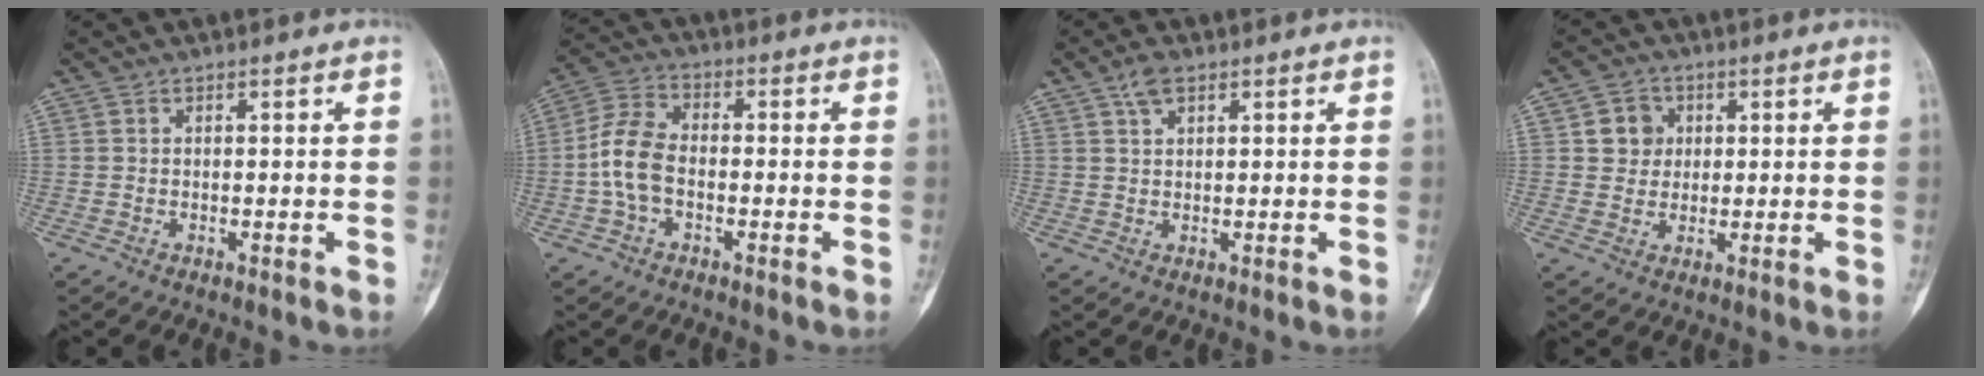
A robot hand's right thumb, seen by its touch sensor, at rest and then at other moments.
{"total": 8.2, "force": [-1.6, 5.2, 6.2], "torque": [-0.129, 0.027, -0.040]}
{"total": 3.2, "force": [1.9, 1.6, 2.1], "torque": [-0.037, 0.001, 0.037]}
{"total": 5.1, "force": [1.3, 4.7, 1.6], "torque": [0.002, 0.002, 0.018]}